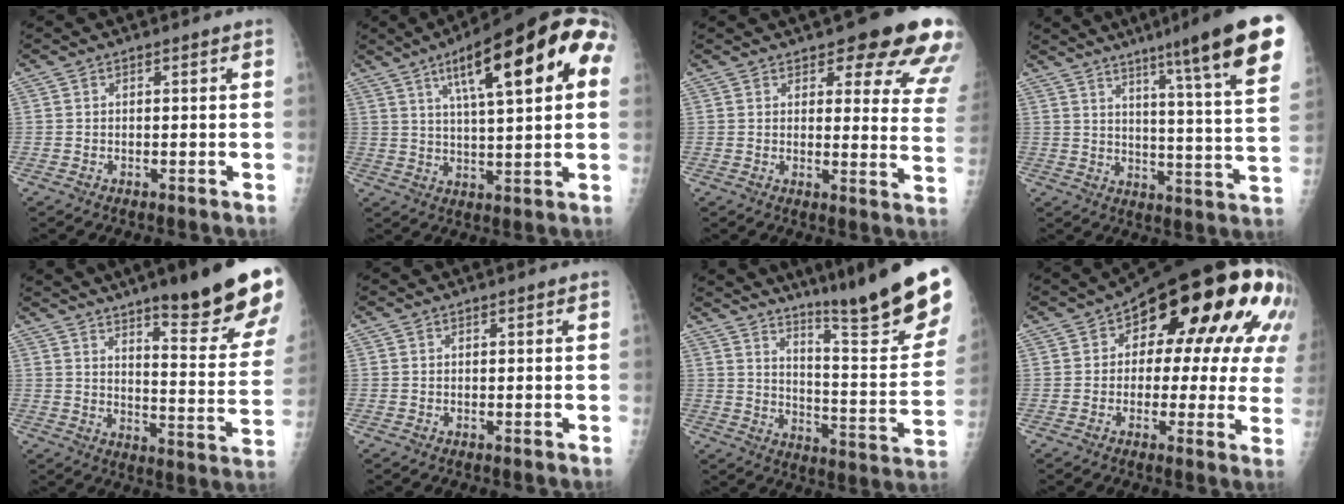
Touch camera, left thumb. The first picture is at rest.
{"total": 20.5, "force": [7.3, 5.4, 18.4], "torque": [-0.248, 0.014, 0.101]}
{"total": 16.6, "force": [11.1, 5.5, 11.2], "torque": [-0.085, -0.047, 0.113]}
{"total": 21.3, "force": [13.2, 1.0, 16.8], "torque": [-0.216, -0.057, 0.172]}
{"total": 22.2, "force": [15.2, 2.9, 15.9], "torque": [-0.195, -0.083, 0.210]}
{"total": 0.0}
{"total": 25.7, "force": [19.5, 1.6, 16.7], "torque": [-0.220, -0.139, 0.275]}
{"total": 22.2, "force": [7.2, 10.2, 18.3], "torque": [-0.201, 0.024, 0.089]}